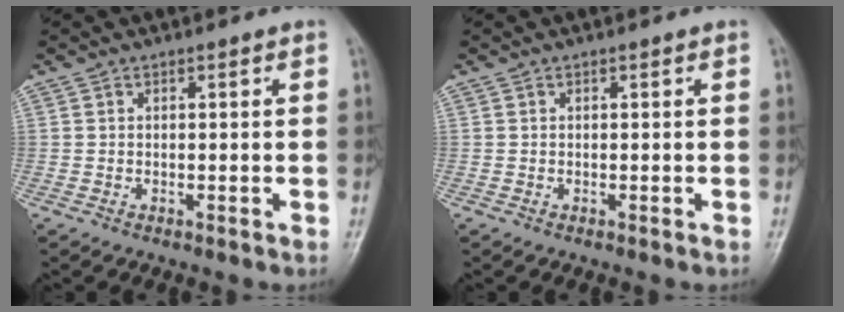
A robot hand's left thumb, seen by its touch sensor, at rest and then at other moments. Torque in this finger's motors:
{"motor_torque": [0.04, -0.04, -0.14, -0.10, 0.00]}